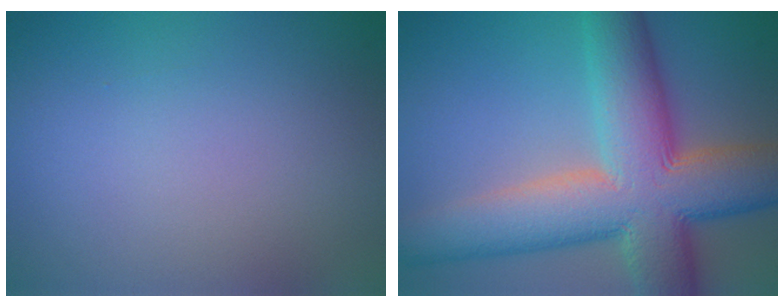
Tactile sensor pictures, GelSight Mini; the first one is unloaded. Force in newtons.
{"total": 13.6, "press": 13.5, "slide": 0.7}